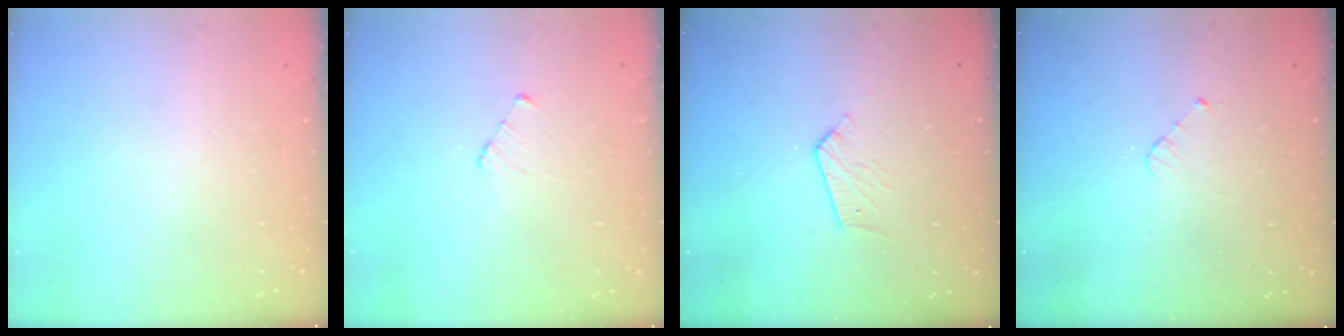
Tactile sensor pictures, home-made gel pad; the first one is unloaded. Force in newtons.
{"total": 4.0, "press": 4.0, "slide": 0.4}
{"total": 3.7, "press": 3.7, "slide": 0.3}
{"total": 3.0, "press": 3.0, "slide": 0.2}